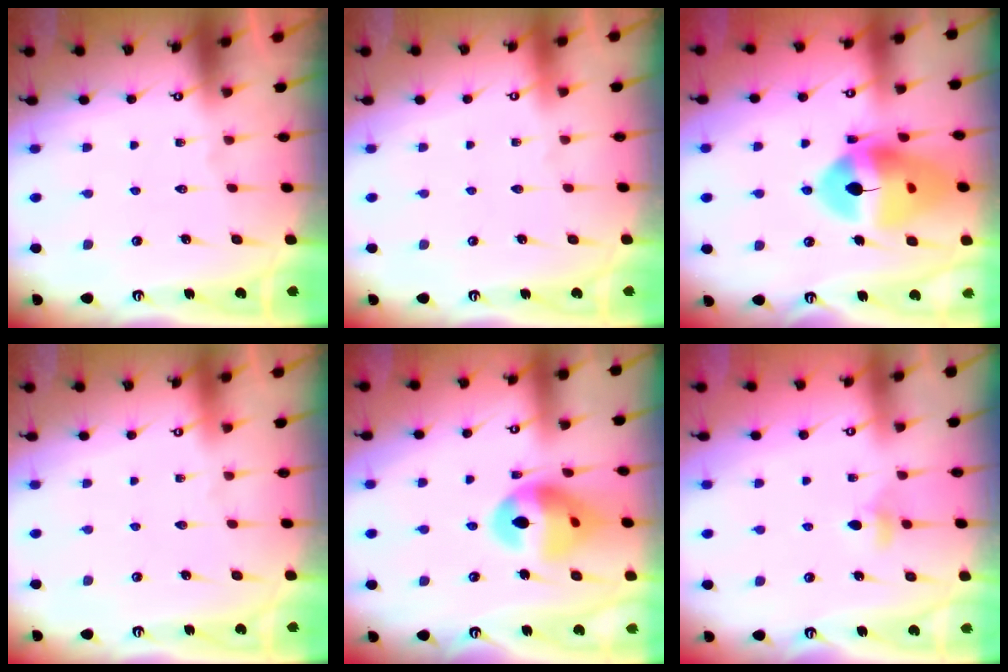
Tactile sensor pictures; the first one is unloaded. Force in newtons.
{"total": 0.0}
{"total": 18.1, "press": 17.9, "slide": 2.2}
{"total": 0.0}
{"total": 15.0, "press": 14.9, "slide": 1.9}
{"total": 5.1, "press": 5.0, "slide": 0.9}